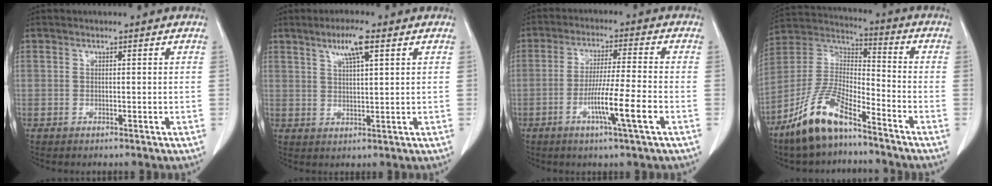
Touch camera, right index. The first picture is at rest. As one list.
[{"total": 5.2, "force": [2.9, 0.4, 4.3], "torque": [-0.079, 0.004, 0.052]}, {"total": 8.6, "force": [-3.3, -0.7, 8.0], "torque": [-0.141, -0.011, -0.060]}, {"total": 13.1, "force": [-9.3, 3.5, 8.5], "torque": [-0.184, 0.003, -0.179]}]